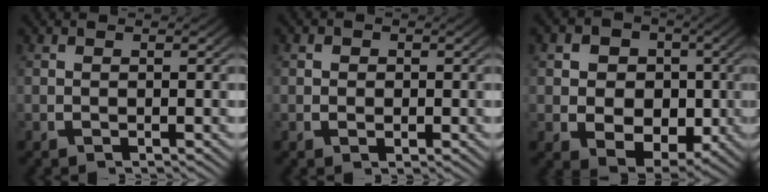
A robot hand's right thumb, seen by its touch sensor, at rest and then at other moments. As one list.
[{"total": 1.7, "force": [-0.1, 1.6, 0.7], "torque": [-0.011, -0.006, -0.001]}, {"total": 10.4, "force": [-0.4, 8.2, 6.3], "torque": [-0.135, -0.036, -0.004]}]